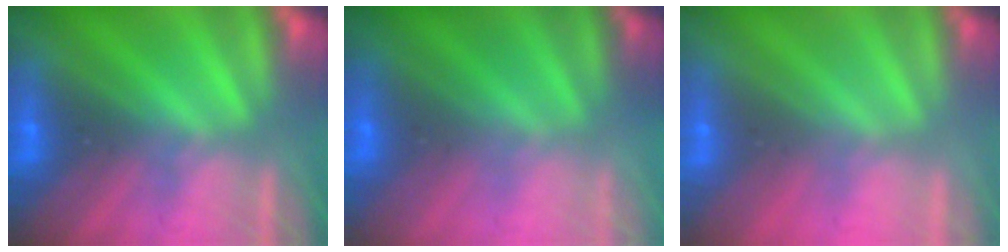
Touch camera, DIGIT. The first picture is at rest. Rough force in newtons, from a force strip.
{"total": 2.8}
{"total": 2.9}